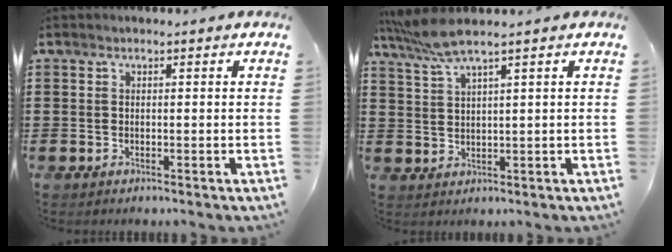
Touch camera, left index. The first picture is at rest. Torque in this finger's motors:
{"motor_torque": [0.92, -0.86, 0.12, 0.09]}